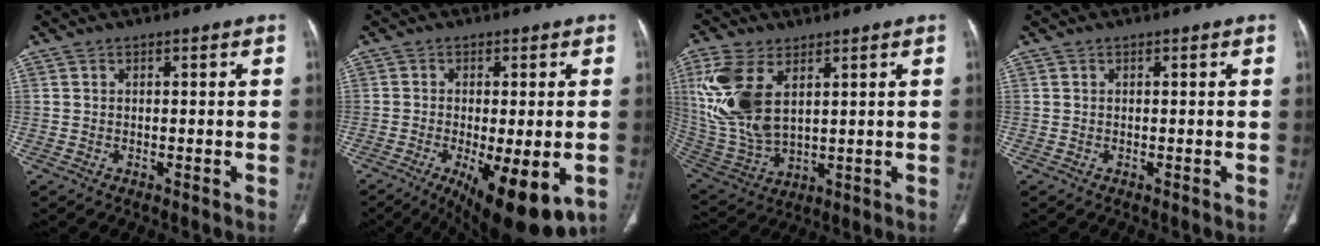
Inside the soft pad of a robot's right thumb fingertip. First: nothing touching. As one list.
[{"total": 14.9, "force": [-5.8, 5.0, 12.8], "torque": [-0.167, -0.016, -0.075]}, {"total": 15.5, "force": [5.3, 8.5, 11.8], "torque": [-0.263, -0.016, 0.119]}, {"total": 0.0}]